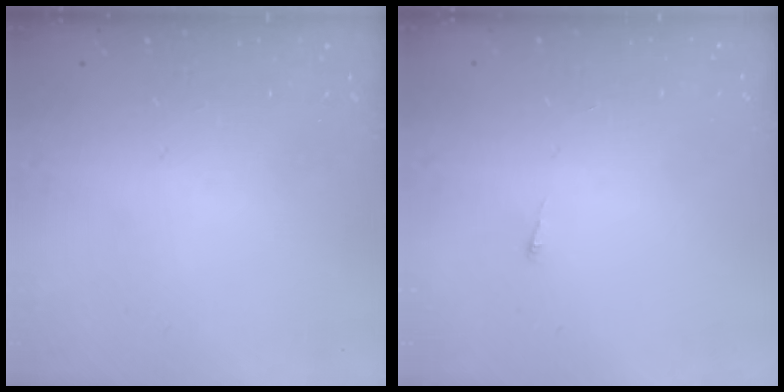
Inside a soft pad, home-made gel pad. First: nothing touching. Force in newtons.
{"total": 2.6, "press": 2.5, "slide": 0.3}